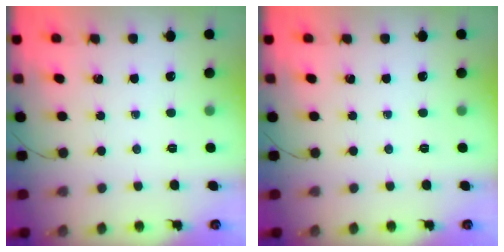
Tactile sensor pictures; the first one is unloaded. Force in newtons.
{"total": 0.0}